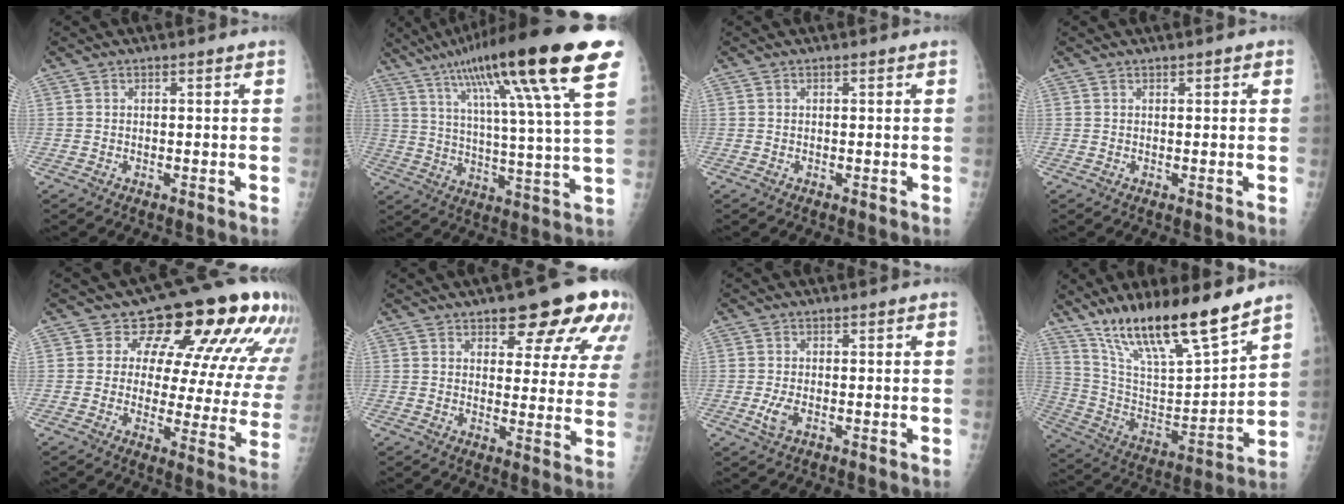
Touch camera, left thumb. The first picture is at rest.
{"total": 27.1, "force": [15.0, 3.4, 22.3], "torque": [-0.353, -0.024, 0.227]}
{"total": 0.0}
{"total": 1.0, "force": [0.5, 0.4, 0.7], "torque": [-0.008, 0.001, 0.005]}
{"total": 19.1, "force": [10.3, 9.6, 12.8], "torque": [-0.115, -0.037, 0.113]}
{"total": 15.5, "force": [9.5, 5.9, 10.7], "torque": [-0.089, -0.041, 0.115]}
{"total": 2.8, "force": [-0.8, 1.3, 2.4], "torque": [-0.059, -0.001, -0.016]}
{"total": 20.9, "force": [15.6, 3.8, 13.4], "torque": [-0.212, -0.072, 0.286]}